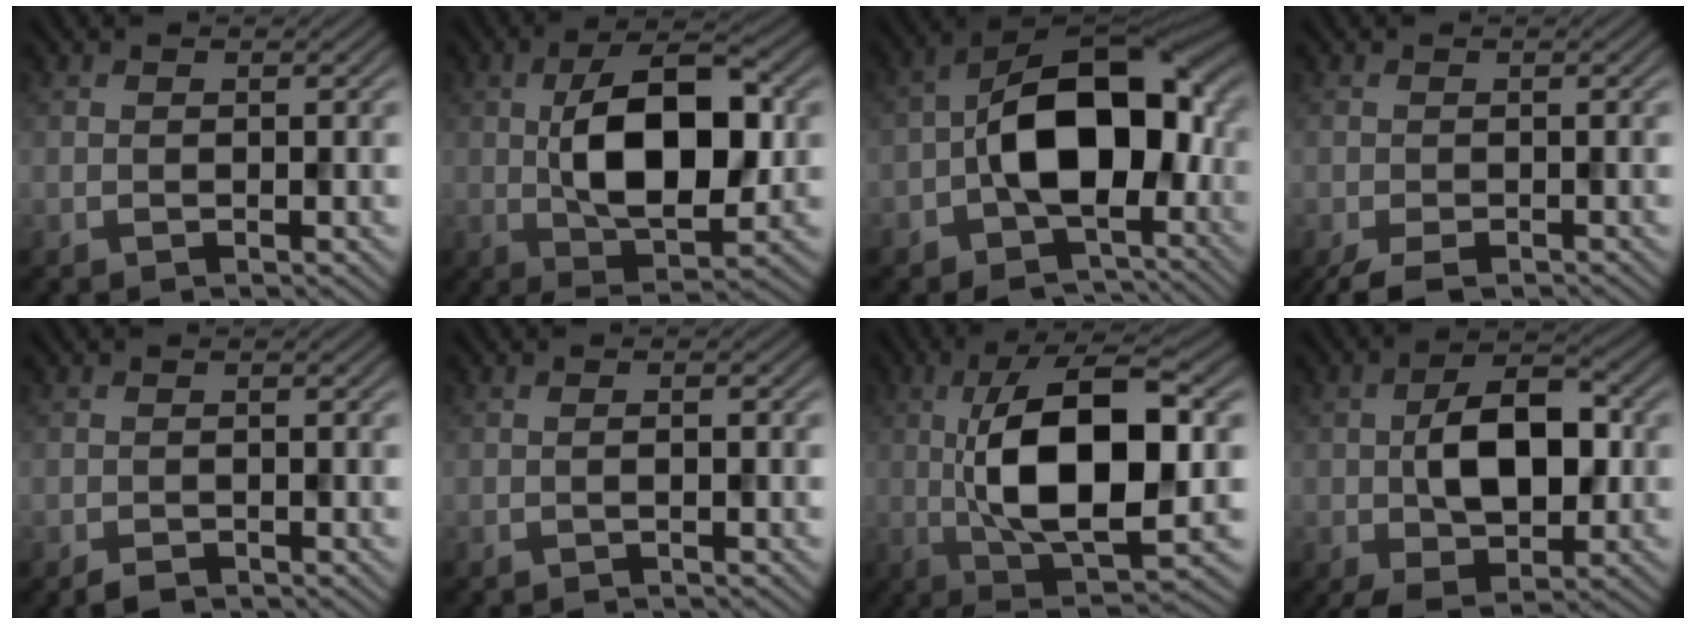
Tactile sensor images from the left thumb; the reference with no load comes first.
{"total": 11.9, "force": [0.2, 5.2, 10.7], "torque": [-0.182, 0.008, 0.004]}
{"total": 14.8, "force": [-2.7, 8.9, 11.5], "torque": [-0.168, 0.012, -0.062]}
{"total": 3.4, "force": [-2.5, 1.4, 1.8], "torque": [-0.043, -0.011, -0.048]}
{"total": 1.2, "force": [-1.0, 0.4, 0.4], "torque": [-0.009, 0.000, -0.021]}
{"total": 0.6, "force": [-0.4, -0.3, 0.4], "torque": [-0.010, 0.005, -0.008]}
{"total": 14.3, "force": [-0.4, 5.0, 13.5], "torque": [-0.242, 0.012, -0.011]}
{"total": 9.2, "force": [-1.3, 5.1, 7.6], "torque": [-0.132, 0.005, -0.025]}